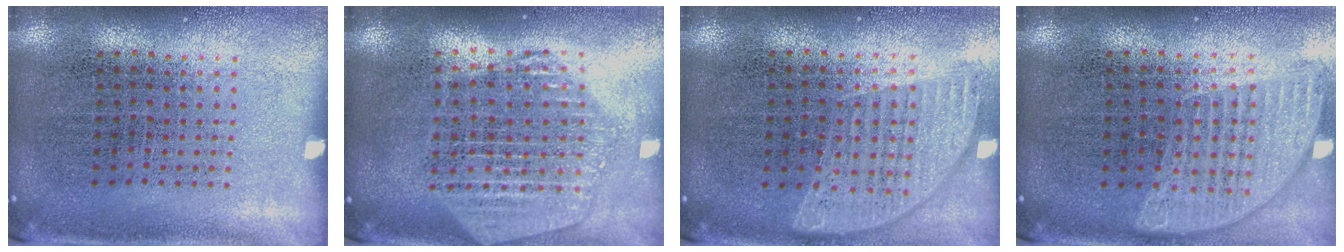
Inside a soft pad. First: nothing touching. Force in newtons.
{"total": 2.2, "press": 1.9, "slide": 1.1}
{"total": 0.9, "press": 0.9, "slide": 0.2}
{"total": 1.0, "press": 1.0, "slide": 0.1}